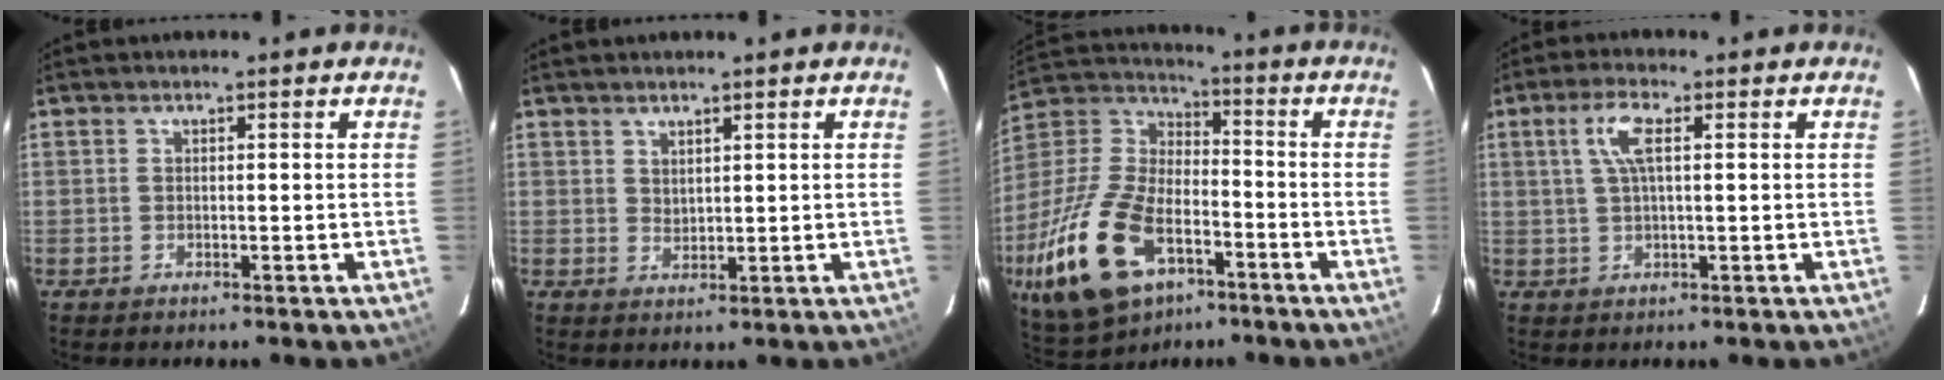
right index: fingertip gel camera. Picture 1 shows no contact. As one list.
[{"total": 2.0, "force": [1.7, 0.9, 0.5], "torque": [-0.006, 0.001, 0.032]}, {"total": 26.3, "force": [-12.2, 14.8, 18.0], "torque": [-0.410, -0.022, -0.210]}, {"total": 5.0, "force": [1.4, 1.3, 4.6], "torque": [-0.093, 0.007, 0.029]}]